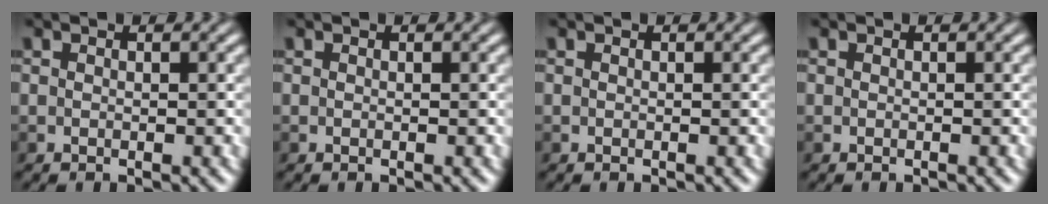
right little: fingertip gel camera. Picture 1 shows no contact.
{"total": 0.0}
{"total": 0.0}
{"total": 0.0}